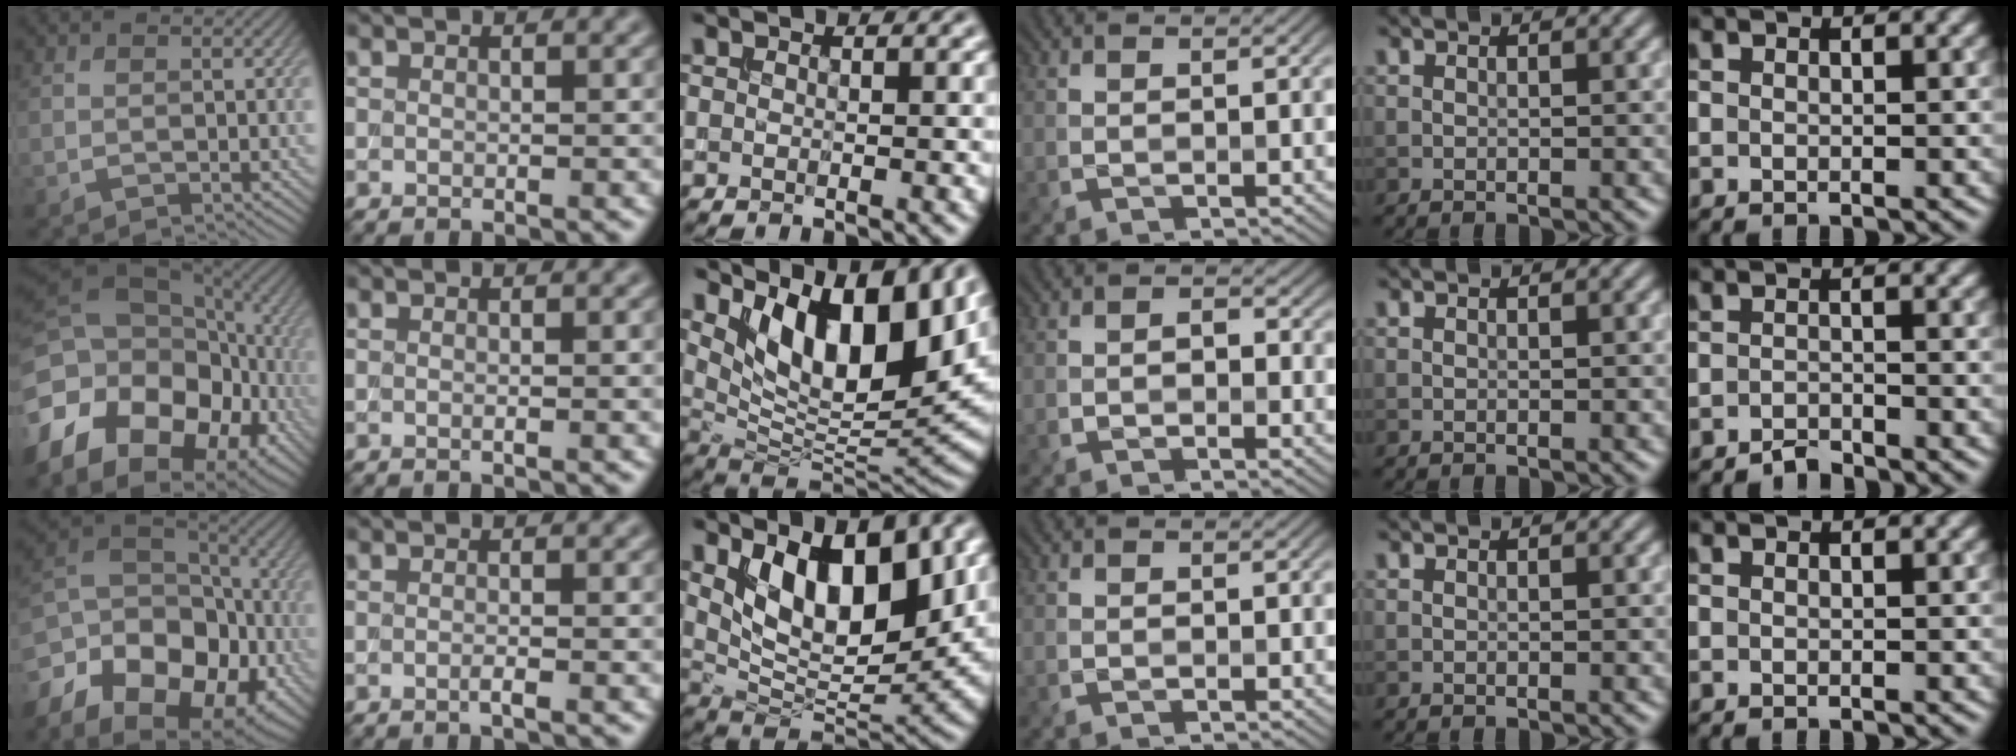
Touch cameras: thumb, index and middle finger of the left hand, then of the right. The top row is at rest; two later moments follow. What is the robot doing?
{"motion": "insert", "object": "backpack"}